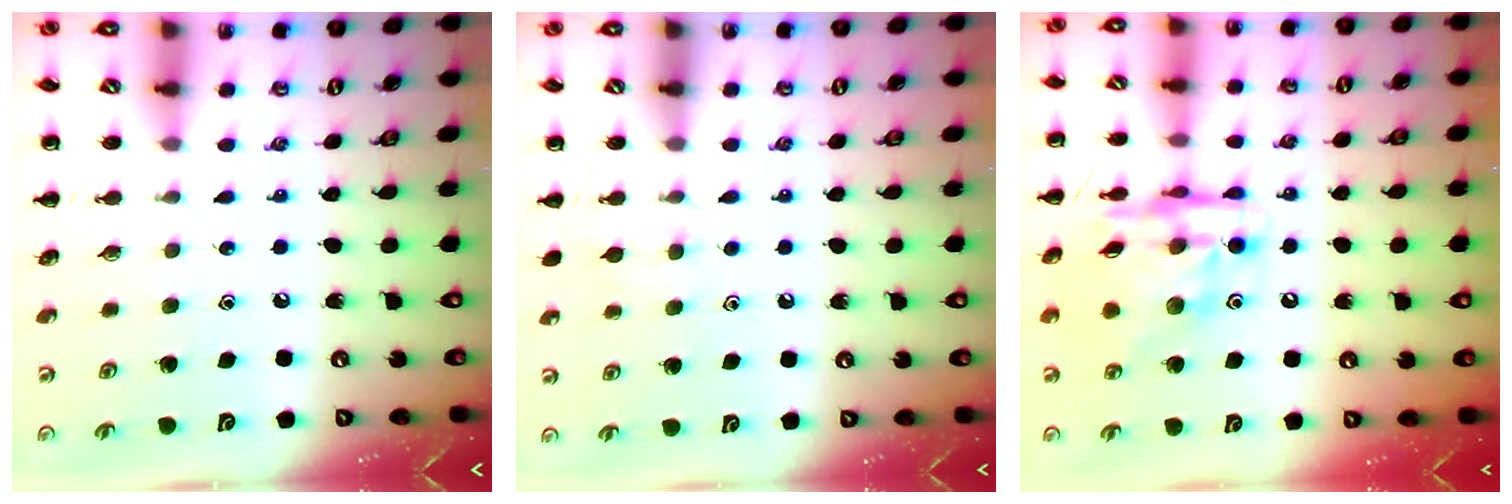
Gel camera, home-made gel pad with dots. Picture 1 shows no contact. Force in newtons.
{"total": 4.7, "press": 4.3, "slide": 1.8}
{"total": 14.9, "press": 14.4, "slide": 3.9}